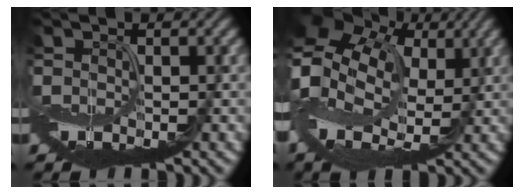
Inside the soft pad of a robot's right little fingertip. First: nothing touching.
{"total": 15.0, "force": [3.8, 10.8, 9.7], "torque": [-0.240, 0.030, 0.064]}